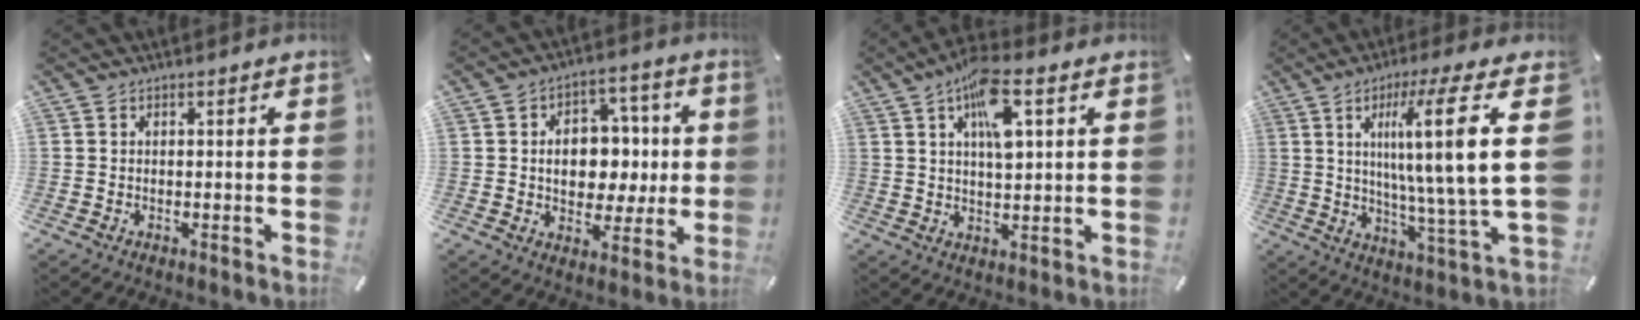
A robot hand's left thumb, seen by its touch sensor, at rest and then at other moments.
{"total": 10.7, "force": [0.2, 8.8, 6.1], "torque": [-0.083, 0.004, 0.010]}
{"total": 10.8, "force": [4.5, 3.8, 9.1], "torque": [-0.155, 0.000, 0.075]}
{"total": 20.0, "force": [5.9, 2.3, 19.0], "torque": [-0.294, -0.027, 0.069]}